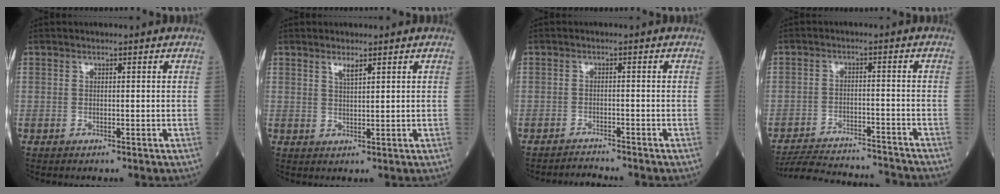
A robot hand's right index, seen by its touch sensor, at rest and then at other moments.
{"total": 1.7, "force": [1.2, 0.2, 1.2], "torque": [-0.025, -0.002, 0.025]}
{"total": 2.3, "force": [-2.1, -0.8, -0.5], "torque": [0.005, -0.017, -0.032]}
{"total": 14.1, "force": [-13.7, 1.5, 2.9], "torque": [-0.058, 0.003, -0.196]}